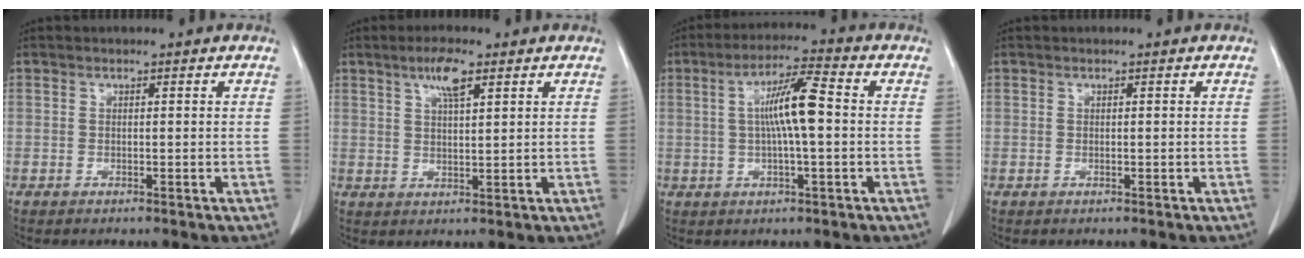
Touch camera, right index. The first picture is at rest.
{"total": 5.1, "force": [2.9, 1.2, 4.0], "torque": [-0.079, 0.002, 0.052]}
{"total": 8.7, "force": [0.5, 1.1, 8.6], "torque": [-0.158, 0.015, 0.005]}
{"total": 0.0}